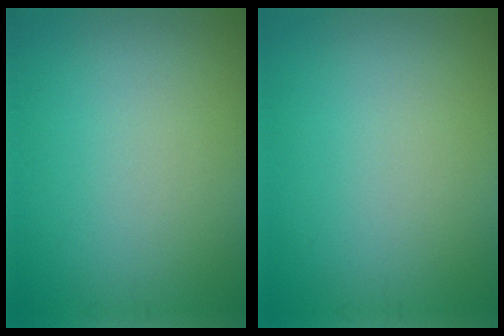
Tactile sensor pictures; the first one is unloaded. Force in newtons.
{"total": 0.0}